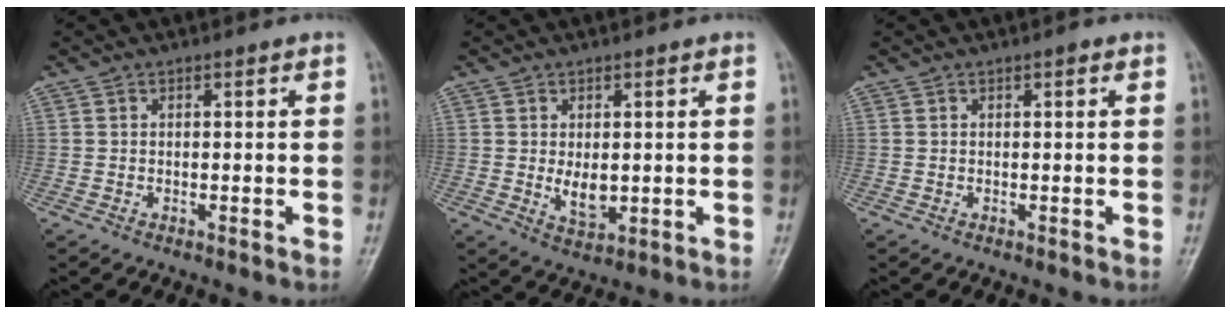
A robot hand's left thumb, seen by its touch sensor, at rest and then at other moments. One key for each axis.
{"total": 5.0, "fx": 0.1, "fy": 3.2, "fz": 3.9, "tx": -0.047, "ty": -0.011, "tz": 0.009}
{"total": 1.1, "fx": 0.5, "fy": 0.6, "fz": 0.8, "tx": -0.007, "ty": 0.001, "tz": 0.004}